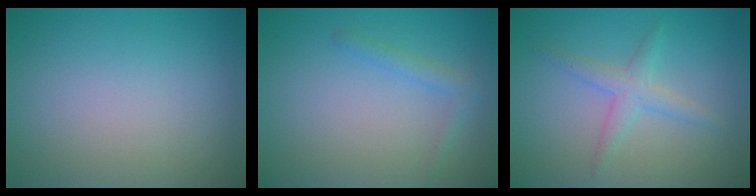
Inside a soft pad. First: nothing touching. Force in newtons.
{"total": 1.4, "press": 1.4, "slide": 0.1}
{"total": 2.2, "press": 2.2, "slide": 0.1}